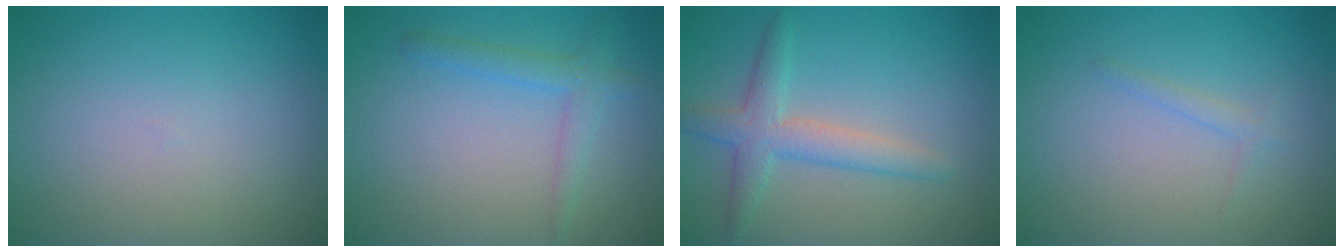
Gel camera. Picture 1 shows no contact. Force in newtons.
{"total": 2.2, "press": 2.2, "slide": 0.0}
{"total": 2.8, "press": 2.8, "slide": 0.2}
{"total": 1.0, "press": 1.0, "slide": 0.1}